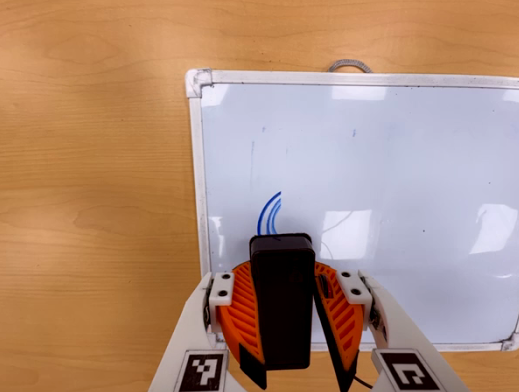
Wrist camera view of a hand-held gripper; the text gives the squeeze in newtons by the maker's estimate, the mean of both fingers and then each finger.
{"total": 10.2, "left": 9.9, "right": 10.4}